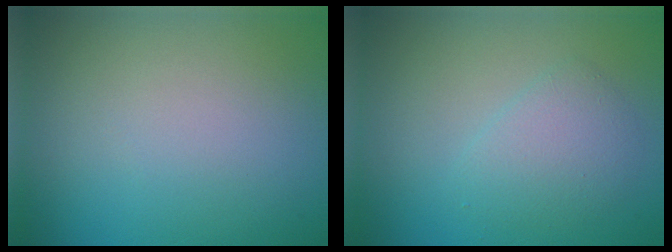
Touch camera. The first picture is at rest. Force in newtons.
{"total": 2.6, "press": 2.6, "slide": 0.2}